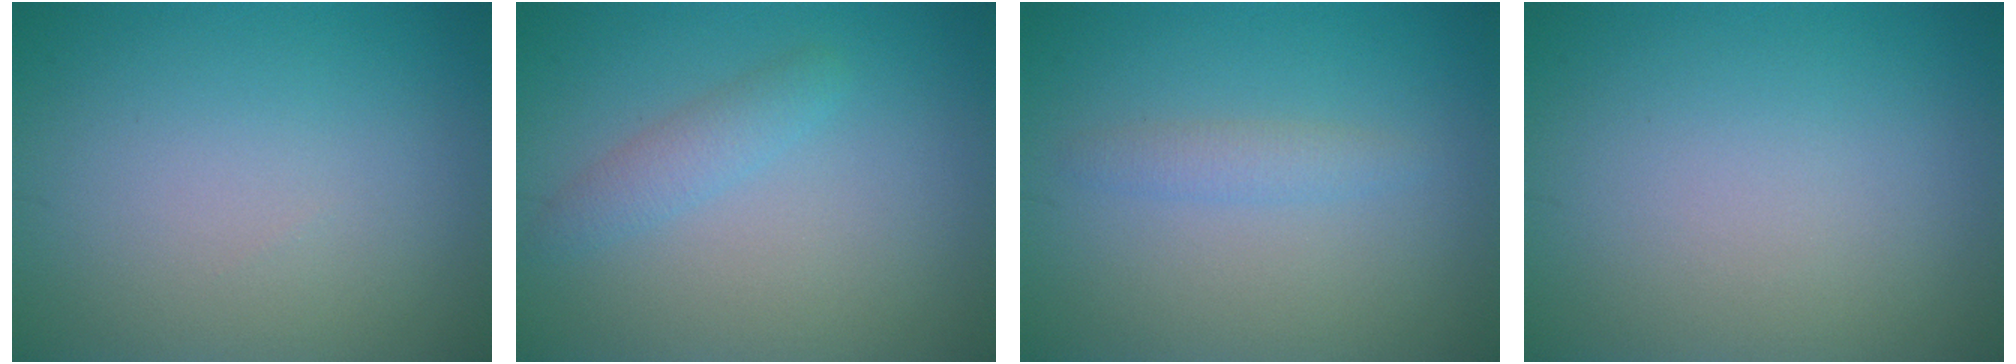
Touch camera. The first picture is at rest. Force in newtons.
{"total": 1.8, "press": 1.8, "slide": 0.1}
{"total": 1.4, "press": 1.4, "slide": 0.1}
{"total": 0.0}